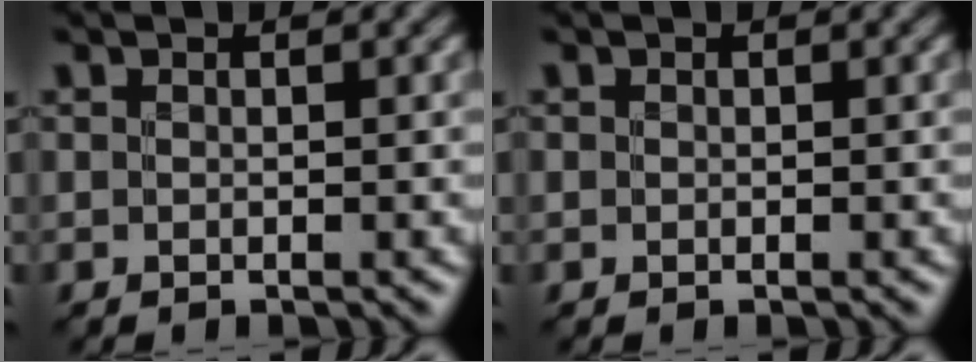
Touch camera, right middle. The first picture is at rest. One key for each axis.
{"total": 0.0}